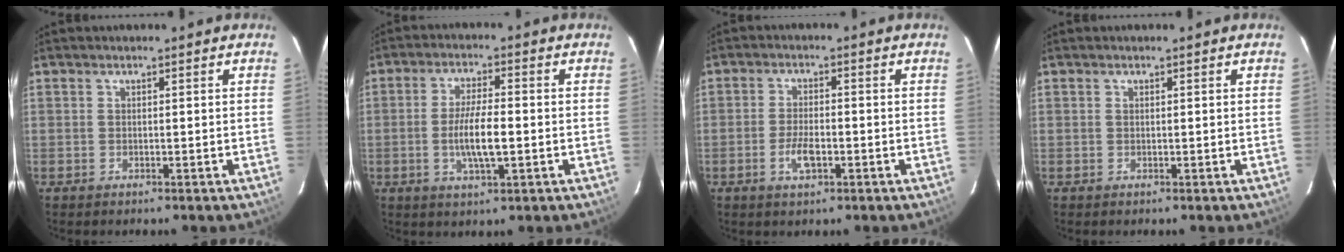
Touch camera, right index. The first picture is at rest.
{"total": 7.6, "force": [-1.4, 1.7, 7.2], "torque": [-0.138, -0.002, -0.026]}
{"total": 4.7, "force": [-1.8, 1.9, 3.8], "torque": [-0.080, -0.001, -0.031]}
{"total": 0.0}